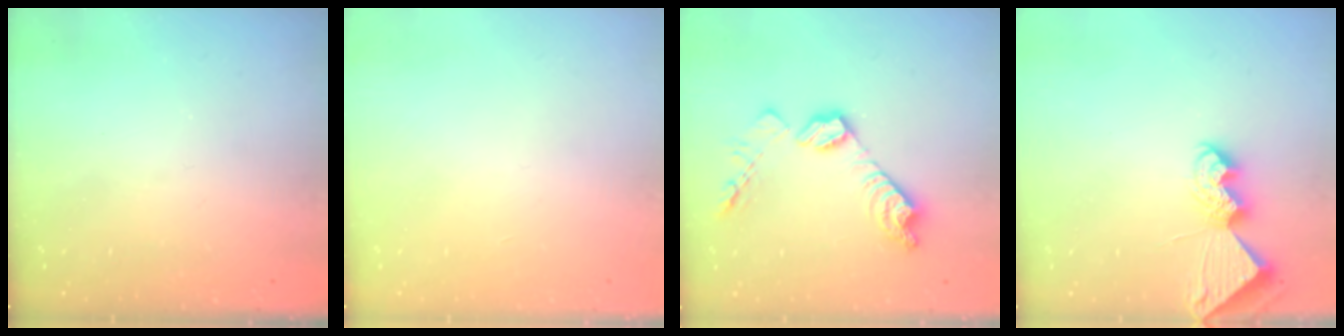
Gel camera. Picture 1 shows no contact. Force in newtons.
{"total": 0.0}
{"total": 14.1, "press": 14.1, "slide": 0.8}
{"total": 9.5, "press": 9.4, "slide": 0.7}